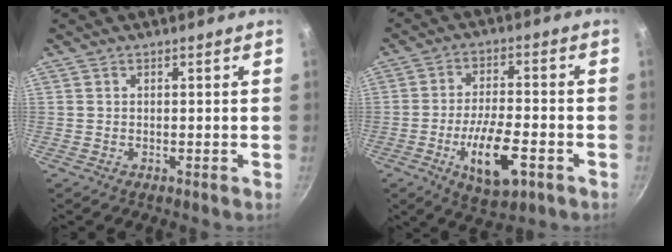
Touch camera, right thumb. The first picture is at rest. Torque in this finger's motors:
{"motor_torque": [1.52, 1.21, 1.39, -0.52, 0.36]}